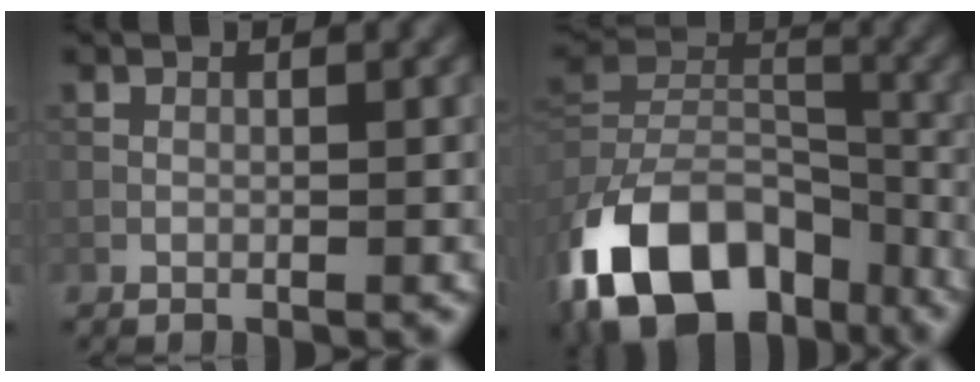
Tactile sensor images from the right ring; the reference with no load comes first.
{"total": 15.2, "force": [-8.9, 9.3, 8.2], "torque": [-0.176, 0.003, -0.165]}